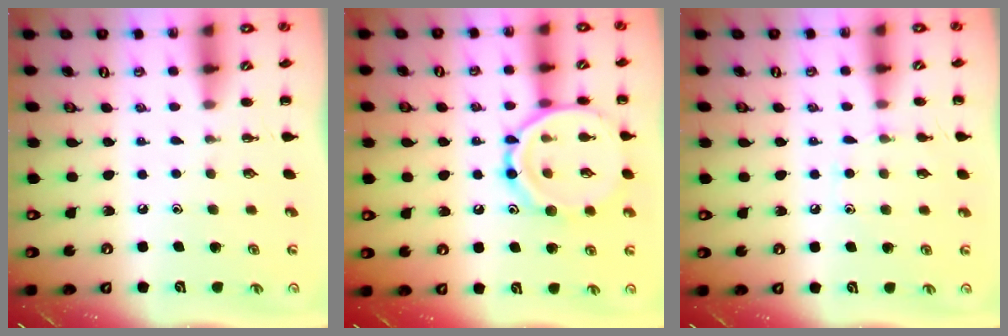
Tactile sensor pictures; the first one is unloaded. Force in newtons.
{"total": 14.3, "press": 14.2, "slide": 0.8}
{"total": 6.7, "press": 6.4, "slide": 2.0}